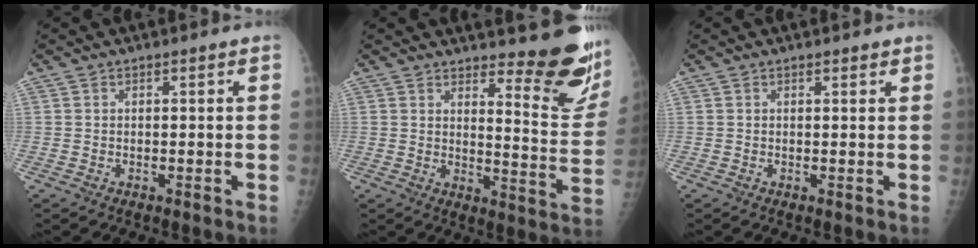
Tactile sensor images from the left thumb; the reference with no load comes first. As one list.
[{"total": 14.1, "force": [10.8, 3.3, 8.4], "torque": [-0.073, -0.111, 0.135]}, {"total": 0.9, "force": [0.7, 0.3, 0.4], "torque": [-0.005, -0.003, 0.009]}]